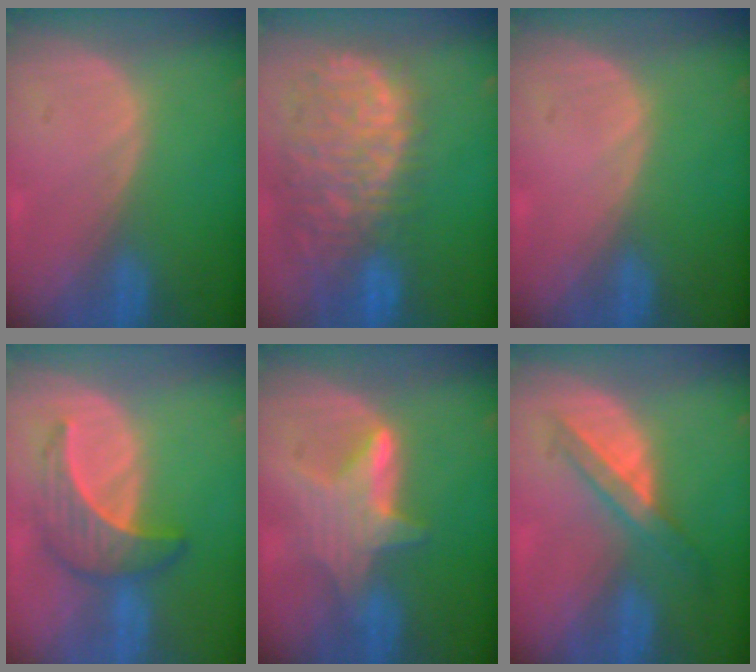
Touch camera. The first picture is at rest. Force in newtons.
{"total": 13.6, "press": 11.2, "slide": 7.7}
{"total": 0.0}
{"total": 6.4, "press": 6.3, "slide": 1.1}
{"total": 6.0, "press": 6.0, "slide": 0.5}
{"total": 5.9, "press": 5.1, "slide": 2.8}